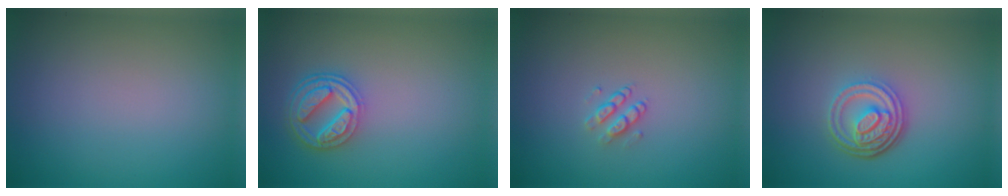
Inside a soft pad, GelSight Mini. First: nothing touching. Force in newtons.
{"total": 4.5, "press": 3.5, "slide": 2.8}
{"total": 1.4, "press": 1.0, "slide": 1.0}
{"total": 4.7, "press": 3.4, "slide": 3.2}